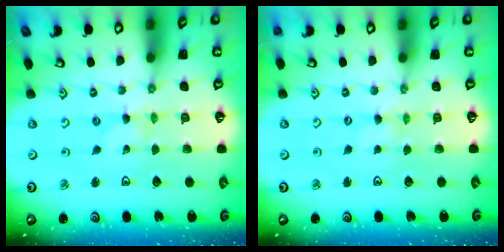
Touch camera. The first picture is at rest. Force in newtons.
{"total": 0.0}